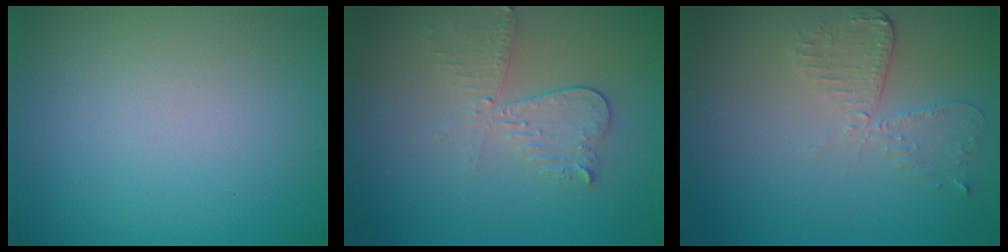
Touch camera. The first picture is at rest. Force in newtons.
{"total": 3.1, "press": 2.7, "slide": 1.6}
{"total": 2.7, "press": 2.4, "slide": 1.2}